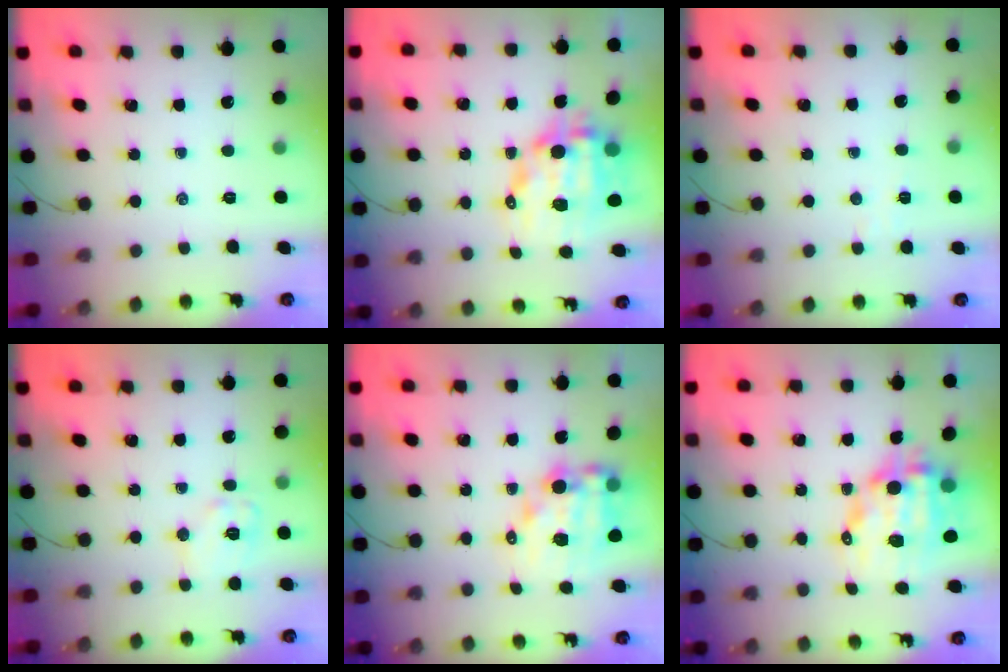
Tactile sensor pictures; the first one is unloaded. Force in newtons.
{"total": 13.2, "press": 12.9, "slide": 2.9}
{"total": 3.1, "press": 2.9, "slide": 0.9}
{"total": 9.0, "press": 8.9, "slide": 1.0}
{"total": 12.1, "press": 11.6, "slide": 3.3}
{"total": 13.2, "press": 12.9, "slide": 2.9}